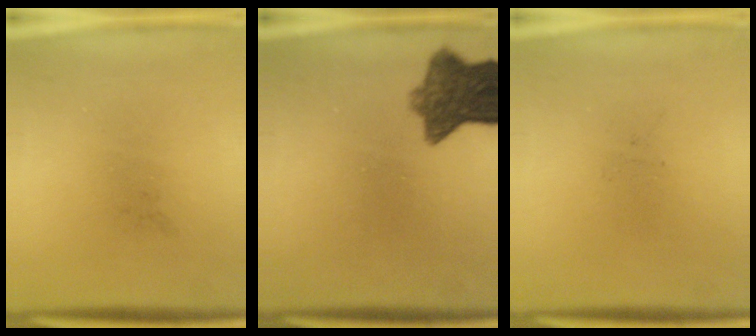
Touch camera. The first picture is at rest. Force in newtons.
{"total": 8.6}
{"total": 0.0}